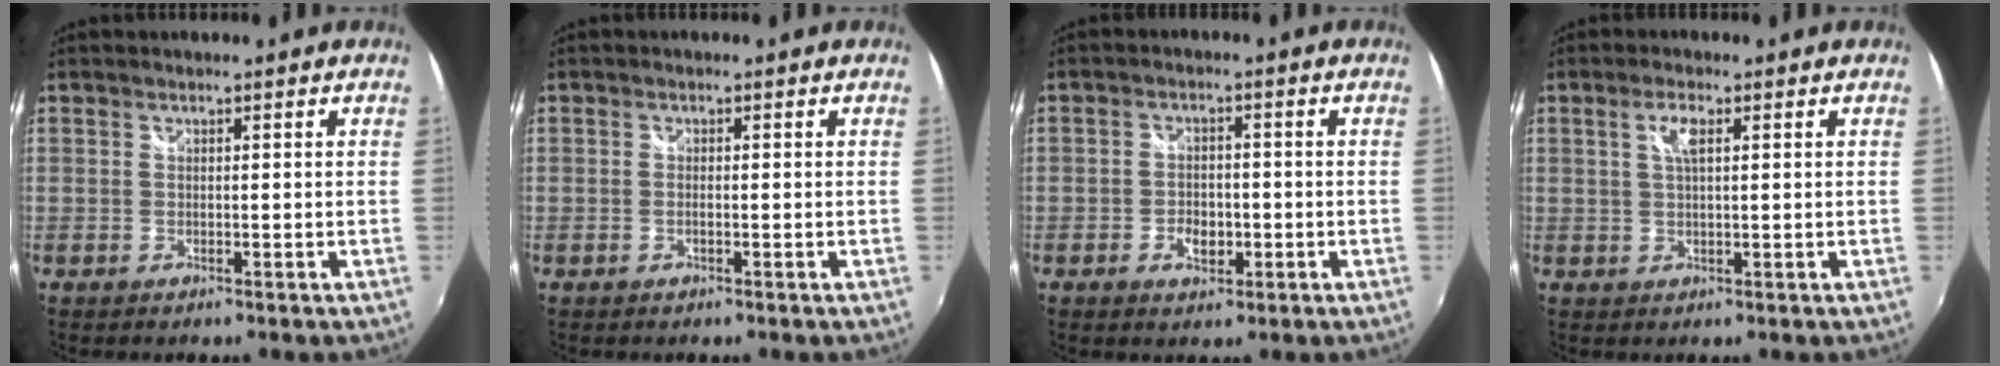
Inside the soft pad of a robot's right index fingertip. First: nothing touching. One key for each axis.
{"total": 0.7, "fx": -0.2, "fy": 0.1, "fz": 0.7, "tx": -0.015, "ty": 0.002, "tz": -0.006}
{"total": 4.3, "fx": -1.6, "fy": 2.8, "fz": 2.8, "tx": -0.059, "ty": 0.003, "tz": -0.025}
{"total": 3.0, "fx": 1.1, "fy": 0.9, "fz": 2.6, "tx": -0.050, "ty": 0.003, "tz": 0.019}